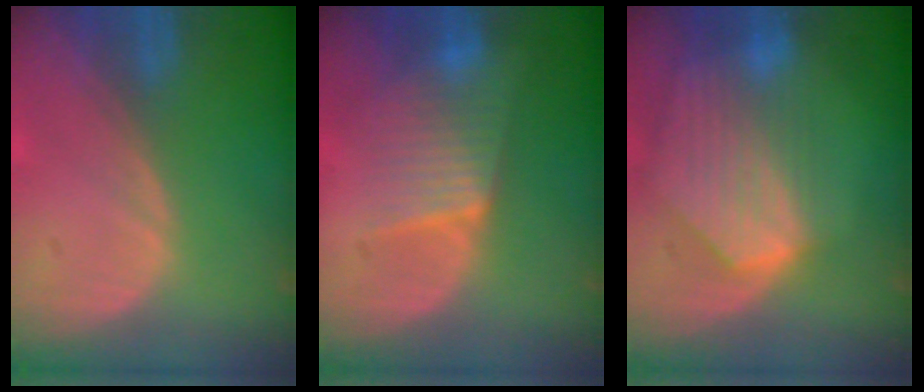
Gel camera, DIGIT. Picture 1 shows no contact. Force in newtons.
{"total": 6.3, "press": 6.3, "slide": 0.8}
{"total": 9.2, "press": 8.1, "slide": 4.3}